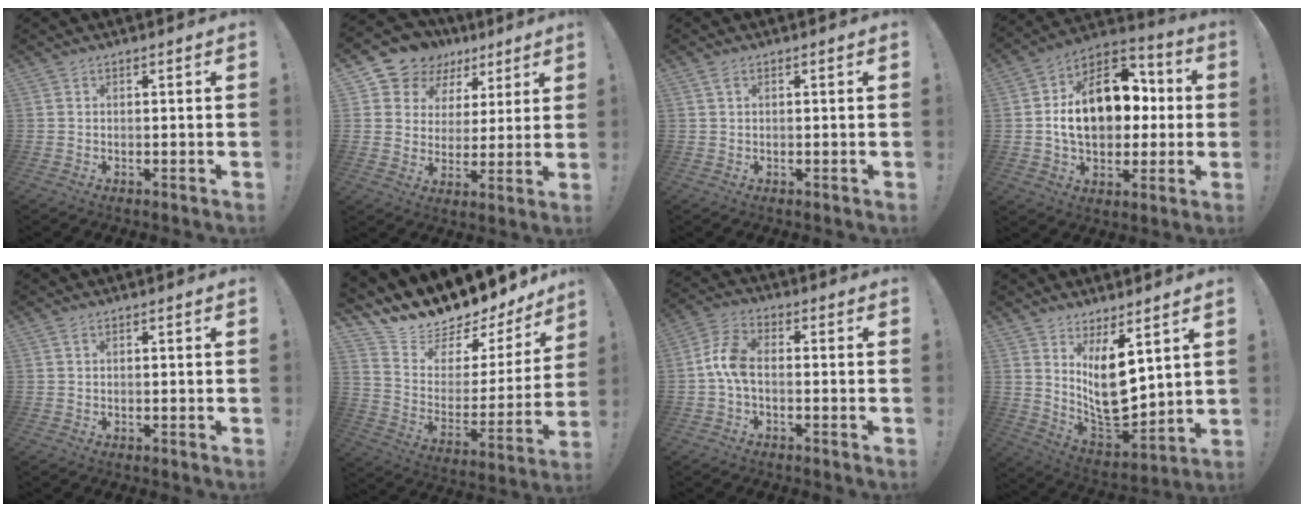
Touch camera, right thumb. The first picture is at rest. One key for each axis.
{"total": 11.1, "fx": 6.9, "fy": 8.4, "fz": 2.5, "tx": -0.050, "ty": -0.047, "tz": 0.136}
{"total": 1.1, "fx": 0.5, "fy": 0.5, "fz": 0.8, "tx": -0.010, "ty": 0.000, "tz": 0.007}
{"total": 19.8, "fx": 2.1, "fy": 13.5, "fz": 14.3, "tx": -0.219, "ty": 0.008, "tz": 0.046}
{"total": 0.6, "fx": 0.2, "fy": 0.2, "fz": 0.5, "tx": -0.005, "ty": -0.002, "tz": 0.003}
{"total": 14.2, "fx": 12.7, "fy": 4.3, "fz": 4.8, "tx": -0.100, "ty": -0.110, "tz": 0.223}
{"total": 7.5, "fx": -0.8, "fy": 4.0, "fz": 6.3, "tx": -0.127, "ty": 0.005, "tz": -0.010}
{"total": 14.1, "fx": 5.2, "fy": 7.0, "fz": 11.1, "tx": -0.181, "ty": -0.059, "tz": 0.097}